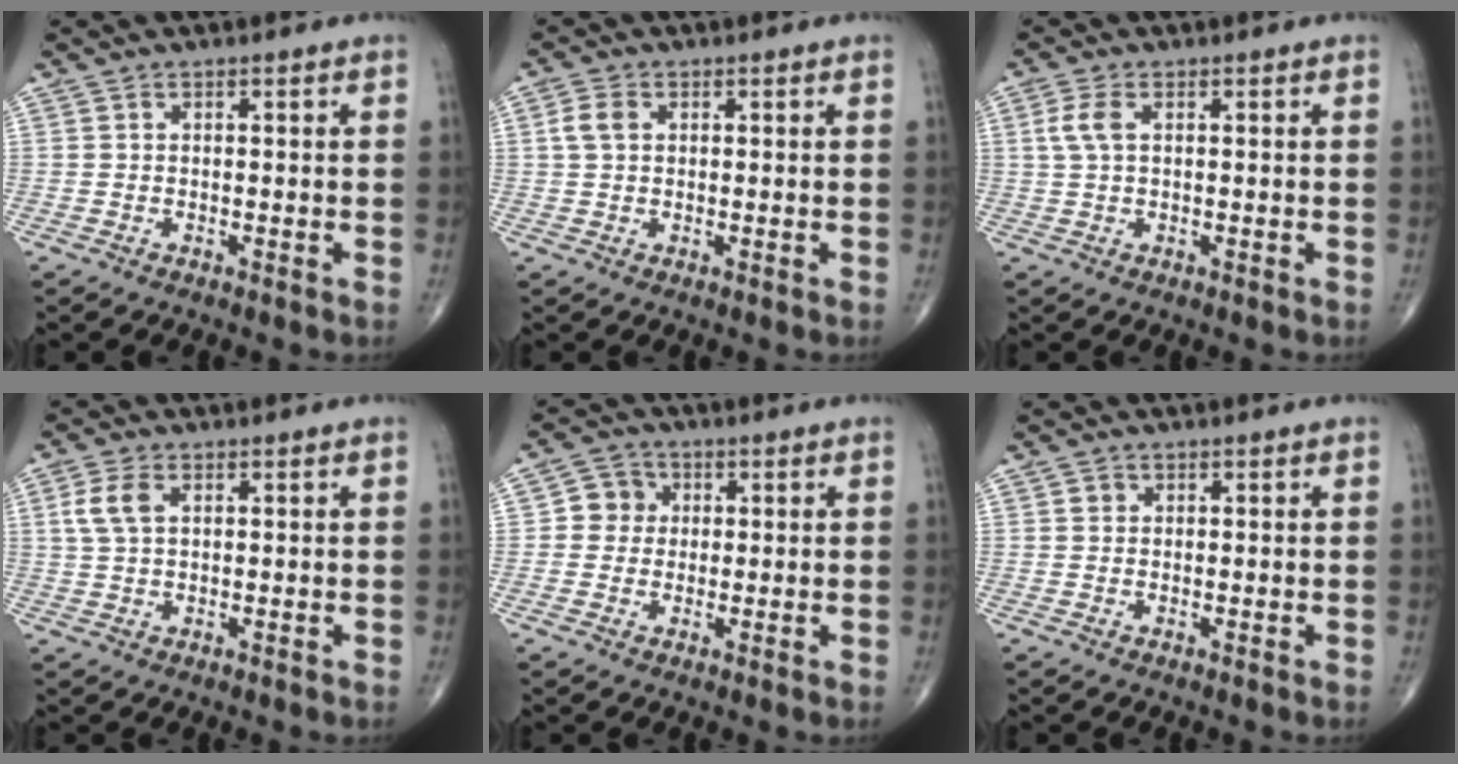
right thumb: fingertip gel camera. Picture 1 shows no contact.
{"total": 3.2, "force": [0.7, 2.2, 2.2], "torque": [-0.048, 0.006, 0.013]}
{"total": 3.6, "force": [0.9, 1.8, 2.9], "torque": [-0.079, 0.011, 0.017]}
{"total": 4.7, "force": [1.3, 2.7, 3.6], "torque": [-0.084, 0.007, 0.025]}
{"total": 4.8, "force": [0.5, 4.5, 1.5], "torque": [0.003, 0.007, -0.001]}
{"total": 0.9, "force": [0.2, 0.9, 0.2], "torque": [0.001, 0.001, 0.003]}